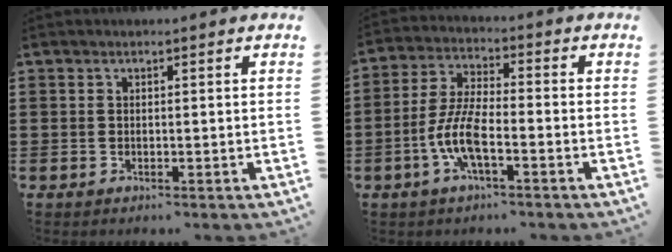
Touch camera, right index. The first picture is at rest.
{"total": 7.5, "force": [-3.1, 2.0, 6.5], "torque": [-0.156, -0.014, -0.065]}